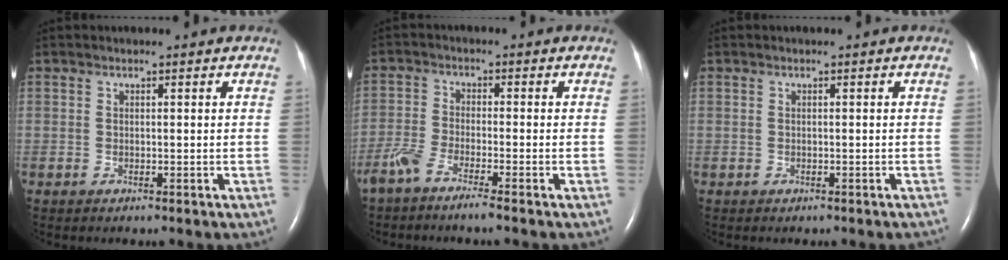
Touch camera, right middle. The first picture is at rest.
{"total": 4.5, "force": [-3.5, 0.0, 2.8], "torque": [-0.067, -0.008, -0.078]}
{"total": 1.6, "force": [-1.4, 0.6, 0.6], "torque": [-0.010, -0.002, -0.015]}